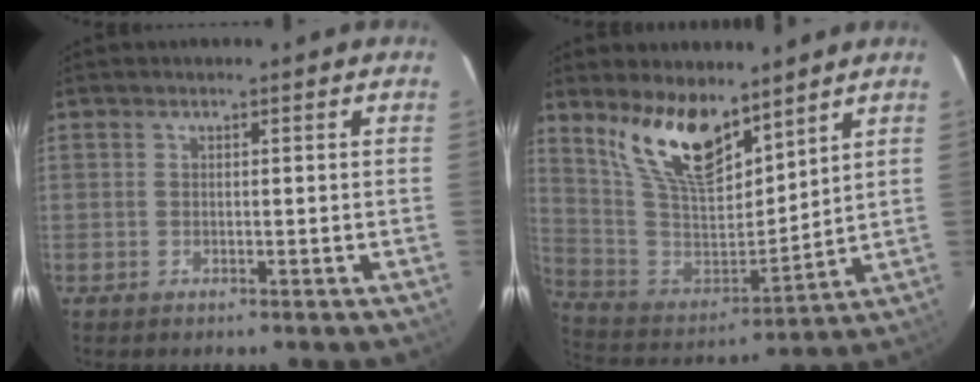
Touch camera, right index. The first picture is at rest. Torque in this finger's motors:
{"motor_torque": [0.47, 0.43, 0.59, 0.13]}